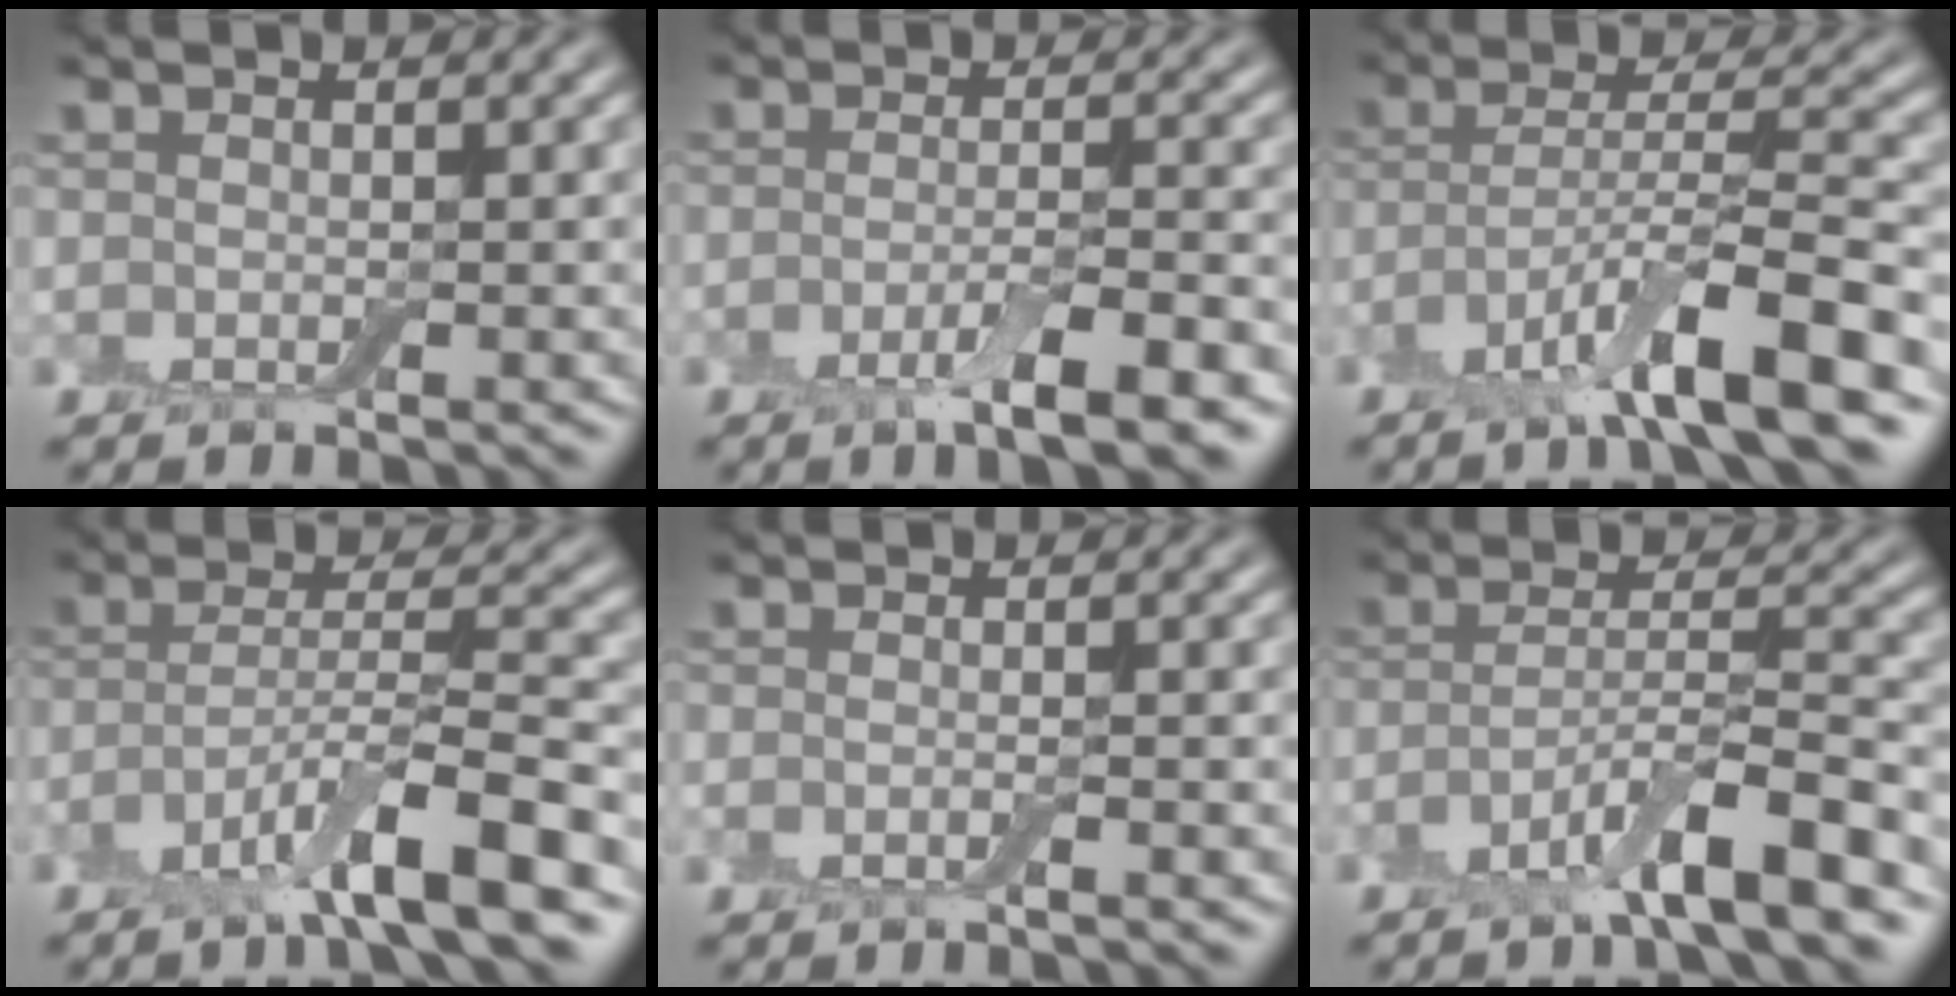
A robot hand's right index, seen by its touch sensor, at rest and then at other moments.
{"total": 4.5, "force": [-2.4, 0.8, 3.7], "torque": [-0.068, -0.004, -0.042]}
{"total": 8.1, "force": [-4.5, 1.2, 6.6], "torque": [-0.114, 0.005, -0.086]}
{"total": 7.3, "force": [-4.2, 1.0, 5.9], "torque": [-0.100, 0.005, -0.081]}
{"total": 0.9, "force": [-0.6, -0.1, 0.6], "torque": [-0.011, -0.004, -0.012]}
{"total": 6.3, "force": [-4.0, 0.8, 4.8], "torque": [-0.081, 0.005, -0.076]}